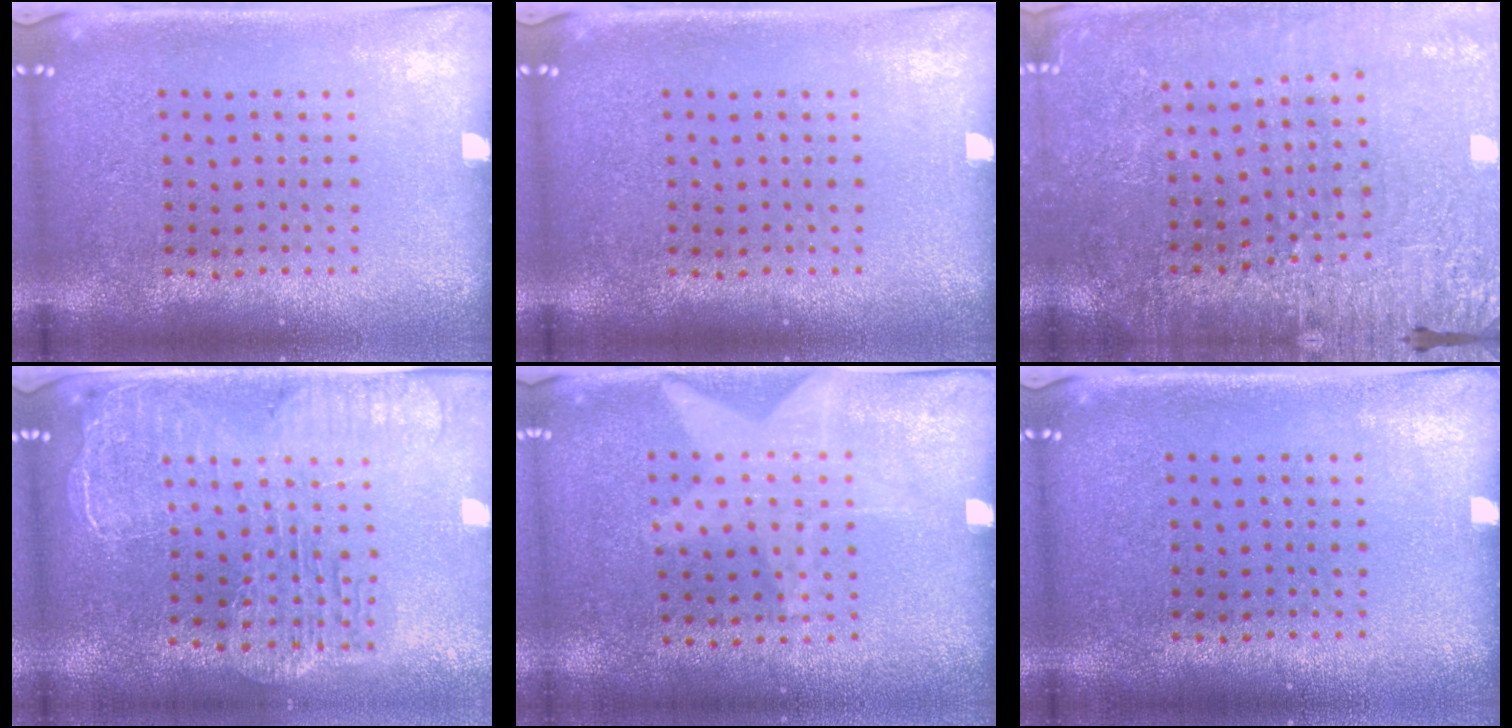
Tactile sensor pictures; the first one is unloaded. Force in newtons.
{"total": 0.0}
{"total": 2.9, "press": 2.9, "slide": 0.3}
{"total": 2.3, "press": 2.0, "slide": 1.1}
{"total": 1.2, "press": 0.9, "slide": 0.8}
{"total": 0.0}